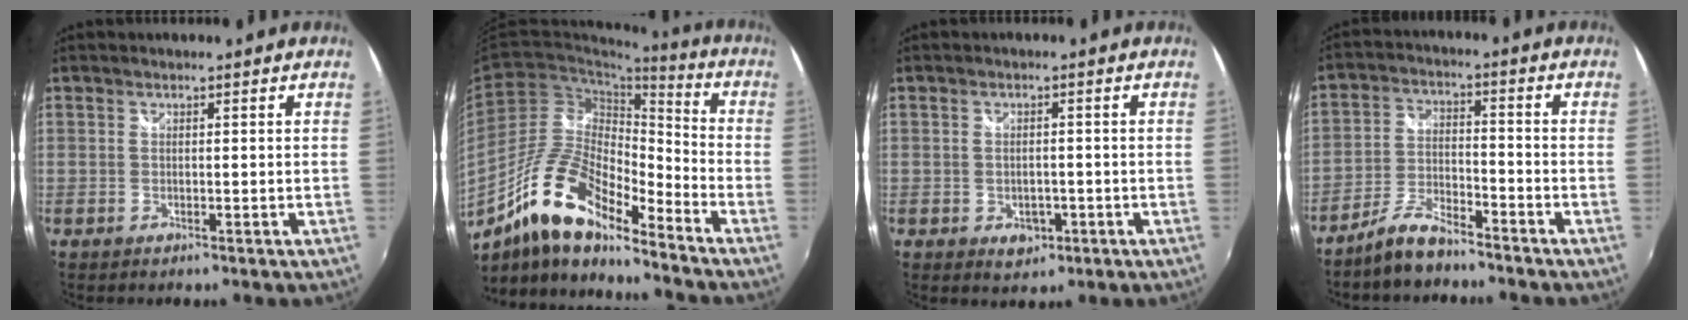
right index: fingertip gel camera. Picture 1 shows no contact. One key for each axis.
{"total": 16.6, "fx": -11.8, "fy": 4.9, "fz": 10.5, "tx": -0.196, "ty": 0.000, "tz": -0.228}
{"total": 4.2, "fx": -1.6, "fy": 3.1, "fz": 2.4, "tx": -0.047, "ty": -0.004, "tz": -0.018}
{"total": 7.1, "fx": -6.0, "fy": 1.7, "fz": 3.2, "tx": -0.075, "ty": 0.006, "tz": -0.114}